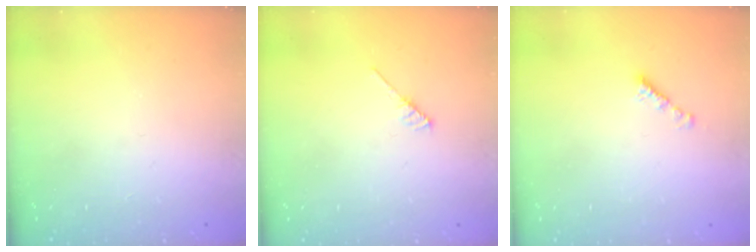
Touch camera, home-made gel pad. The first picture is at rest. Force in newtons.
{"total": 3.7, "press": 3.7, "slide": 0.3}
{"total": 2.1, "press": 2.0, "slide": 0.7}